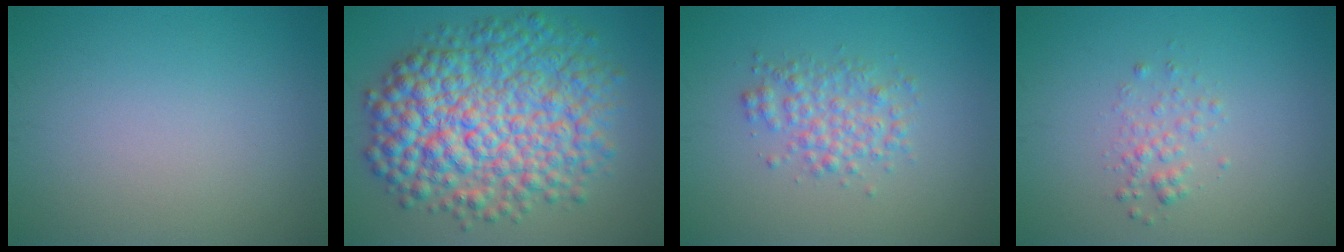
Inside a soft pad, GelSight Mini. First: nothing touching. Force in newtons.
{"total": 11.6, "press": 11.6, "slide": 0.0}
{"total": 2.7, "press": 2.7, "slide": 0.0}
{"total": 1.5, "press": 1.5, "slide": 0.1}